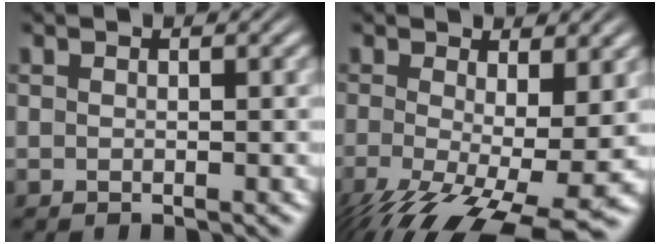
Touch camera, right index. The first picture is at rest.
{"total": 9.8, "force": [-4.9, 4.4, 7.2], "torque": [-0.134, -0.069, -0.043]}